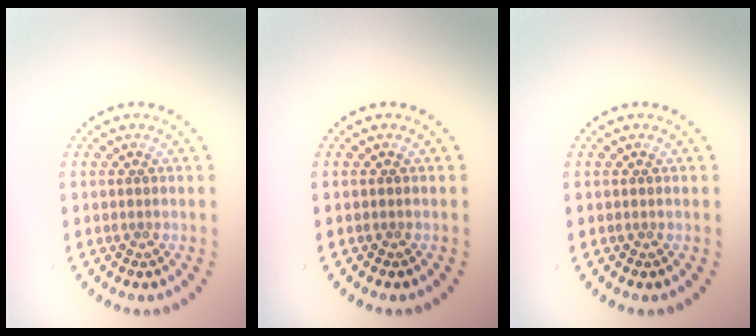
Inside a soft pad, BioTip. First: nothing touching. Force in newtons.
{"total": 0.0}
{"total": 0.0}